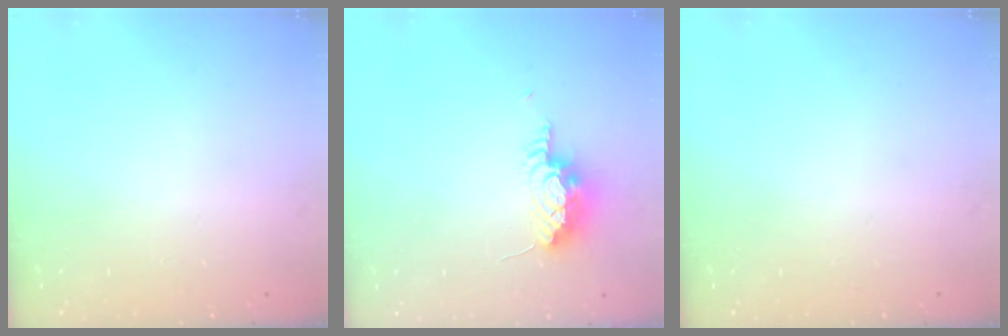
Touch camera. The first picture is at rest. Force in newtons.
{"total": 15.3, "press": 10.2, "slide": 11.4}
{"total": 0.0}